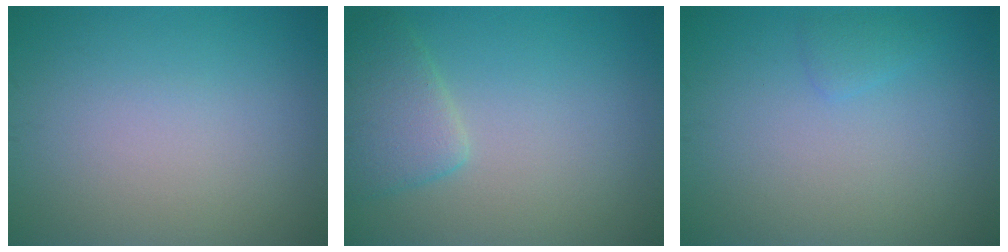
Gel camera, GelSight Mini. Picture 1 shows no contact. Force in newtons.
{"total": 3.2, "press": 3.2, "slide": 0.3}
{"total": 0.9, "press": 0.9, "slide": 0.0}